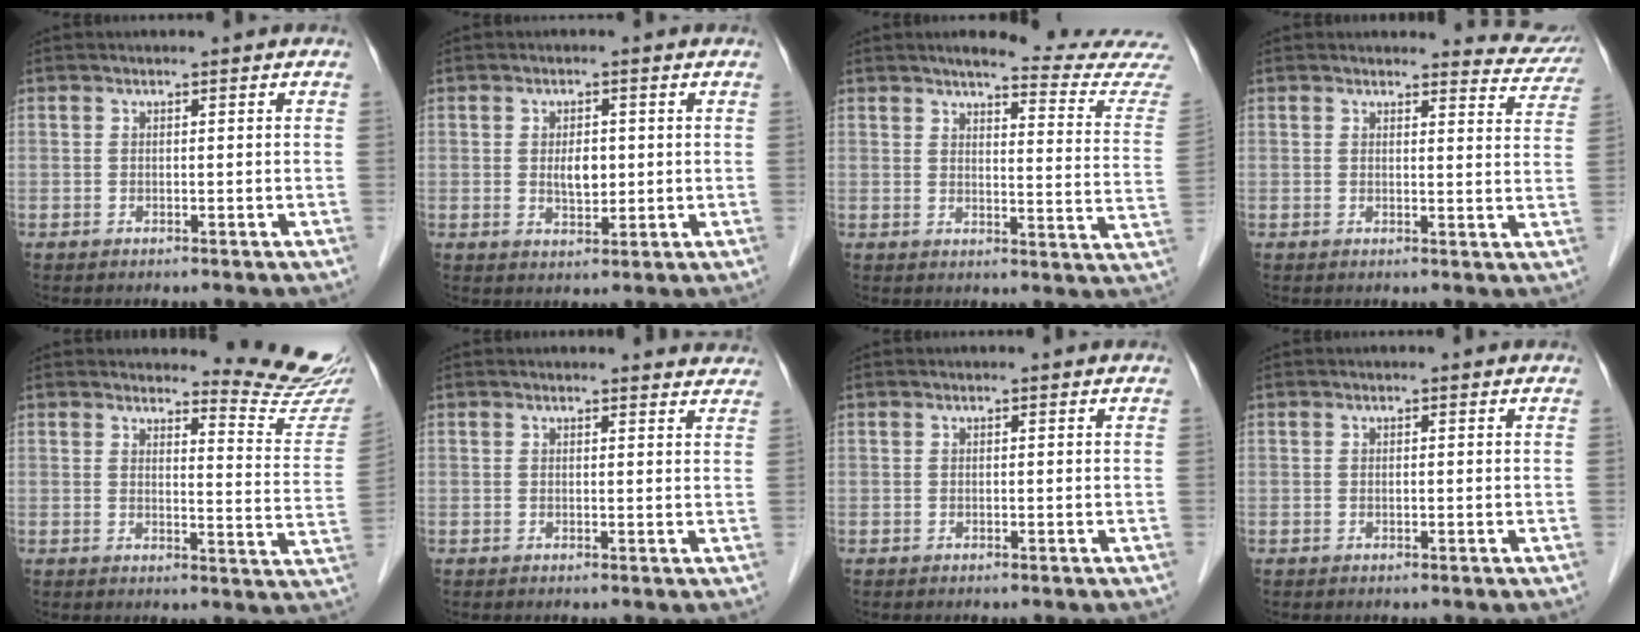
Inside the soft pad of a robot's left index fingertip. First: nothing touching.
{"total": 3.4, "force": [0.3, 1.8, 2.9], "torque": [-0.051, 0.000, 0.009]}
{"total": 15.5, "force": [14.9, -0.4, 4.6], "torque": [-0.045, -0.089, 0.154]}
{"total": 5.9, "force": [5.8, 1.0, -0.6], "torque": [0.020, -0.032, 0.041]}
{"total": 9.8, "force": [9.7, -0.5, 0.6], "torque": [-0.005, -0.092, 0.100]}
{"total": 4.1, "force": [4.0, 1.0, 0.2], "torque": [0.005, -0.009, 0.024]}
{"total": 0.0}
{"total": 0.0}